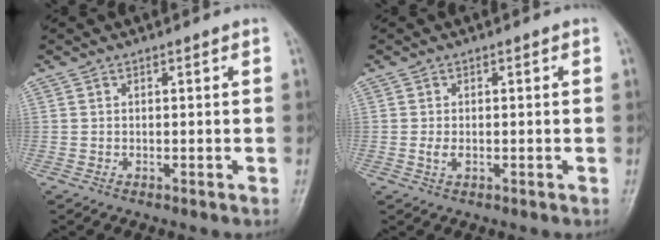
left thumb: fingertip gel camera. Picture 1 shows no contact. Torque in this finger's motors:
{"motor_torque": [0.02, 0.03, 0.25, 0.05, 0.00]}